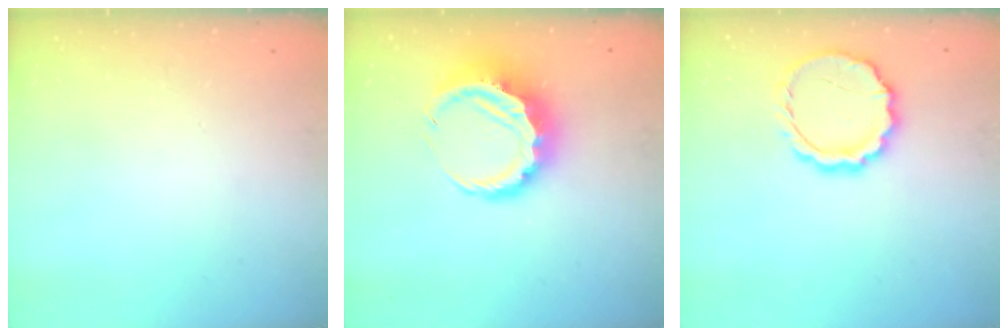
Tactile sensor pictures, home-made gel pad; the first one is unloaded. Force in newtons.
{"total": 10.7, "press": 10.5, "slide": 2.1}
{"total": 12.0, "press": 11.7, "slide": 2.7}